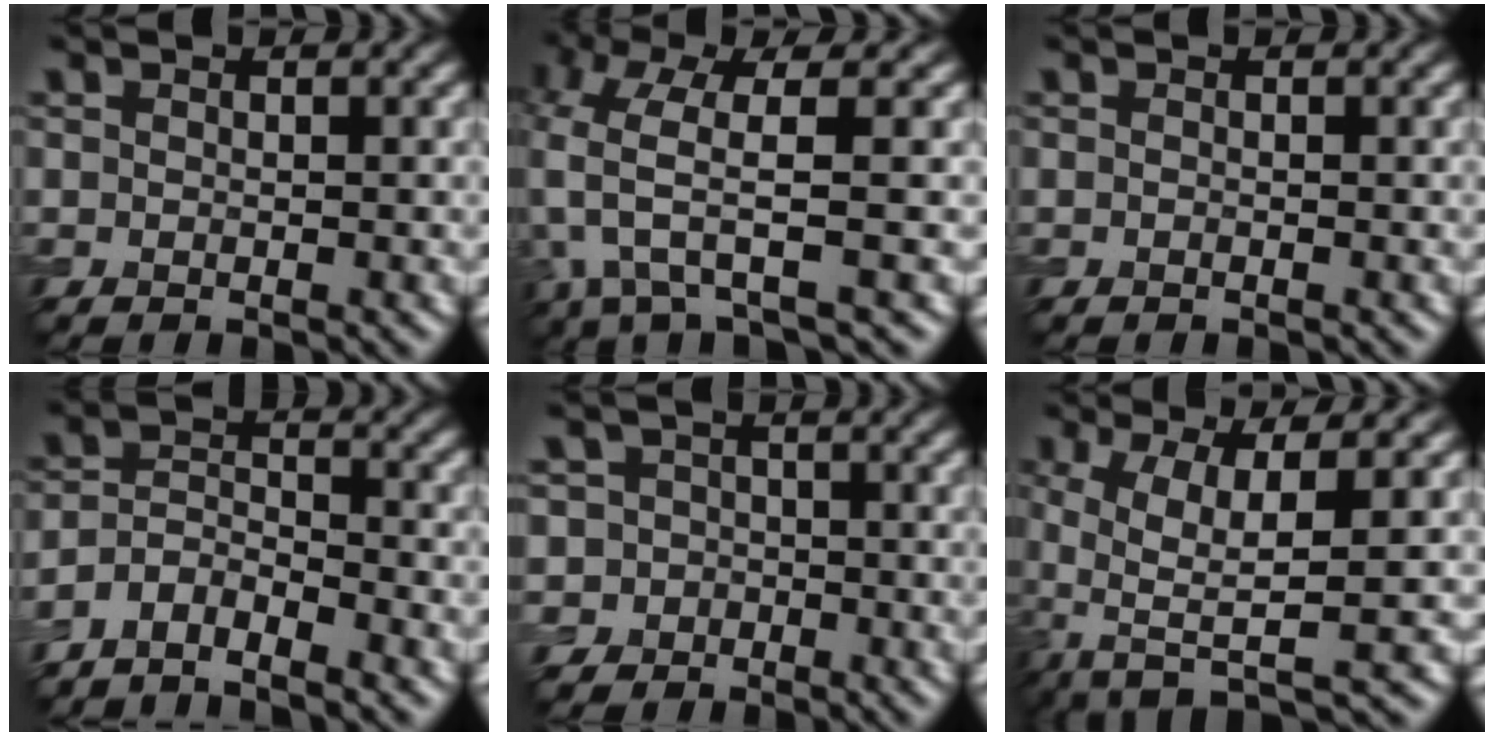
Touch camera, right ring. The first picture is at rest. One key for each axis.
{"total": 6.0, "fx": 0.0, "fy": 1.7, "fz": 5.8, "tx": -0.137, "ty": -0.011, "tz": -0.003}
{"total": 0.0}
{"total": 3.2, "fx": -2.8, "fy": 0.9, "fz": 1.3, "tx": -0.026, "ty": 0.003, "tz": -0.062}
{"total": 4.3, "fx": -1.4, "fy": 4.1, "fz": 0.2, "tx": 0.022, "ty": 0.006, "tz": -0.048}
{"total": 7.5, "fx": -1.5, "fy": 2.5, "fz": 6.9, "tx": -0.138, "ty": -0.004, "tz": -0.031}